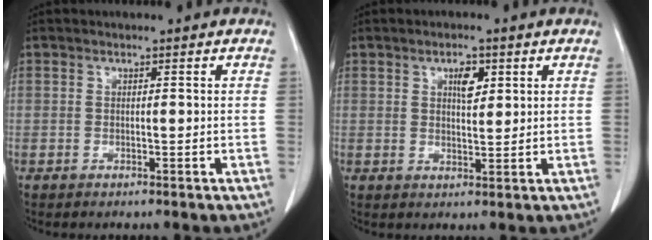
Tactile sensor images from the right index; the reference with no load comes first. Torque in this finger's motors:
{"motor_torque": [0.16, 0.16, 0.00, 0.03]}